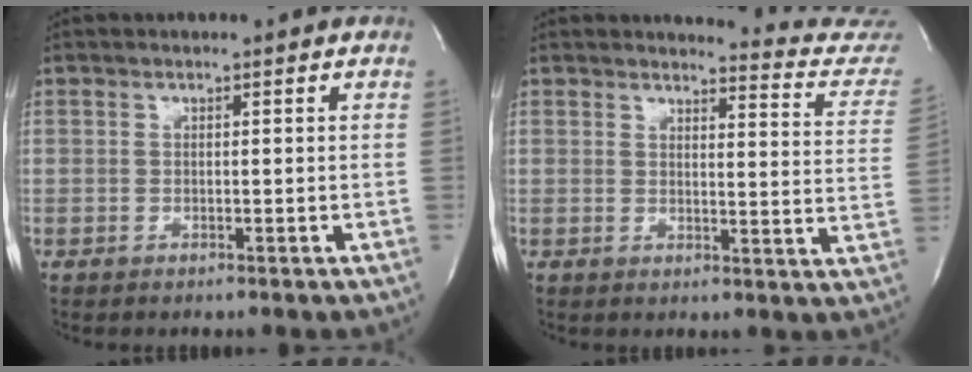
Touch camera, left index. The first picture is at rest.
{"total": 11.0, "force": [11.0, 0.2, 0.4], "torque": [0.011, -0.092, 0.098]}